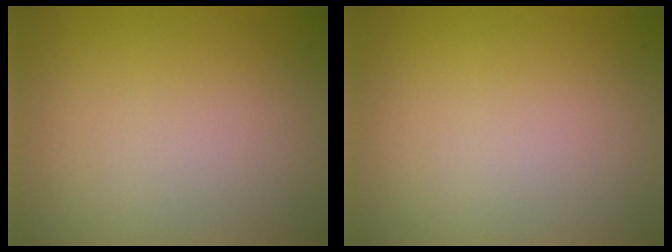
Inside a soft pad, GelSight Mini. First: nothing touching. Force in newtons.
{"total": 0.0}